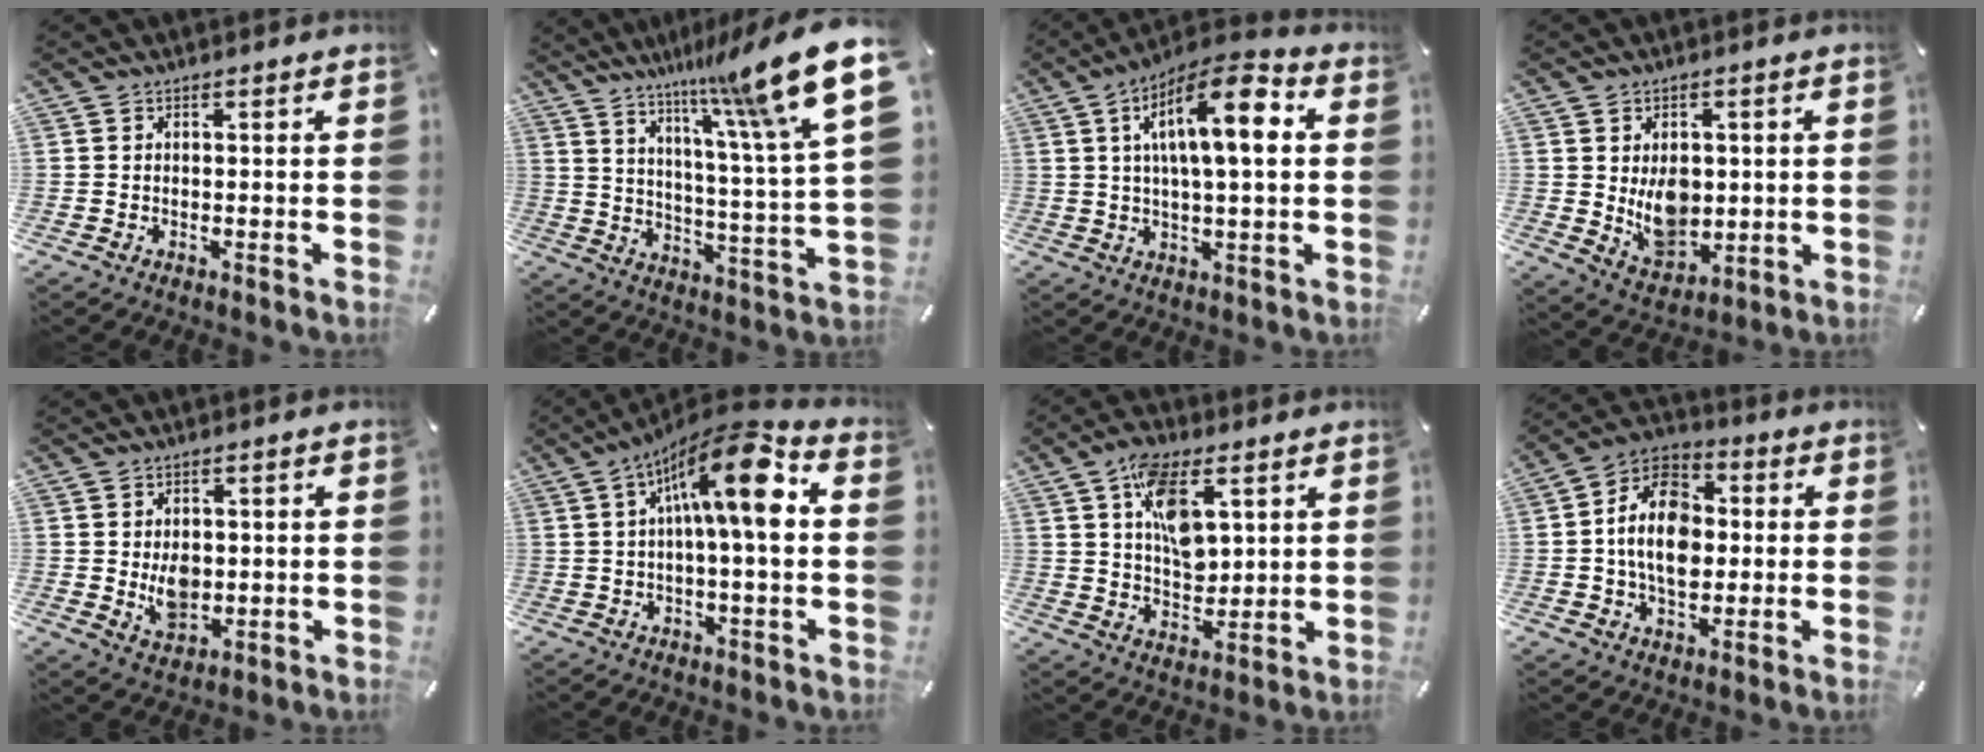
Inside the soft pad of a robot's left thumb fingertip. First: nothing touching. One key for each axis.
{"total": 19.3, "fx": 13.3, "fy": 2.1, "fz": 13.8, "tx": -0.223, "ty": -0.086, "tz": 0.205}
{"total": 14.8, "fx": 4.3, "fy": 5.0, "fz": 13.2, "tx": -0.214, "ty": -0.001, "tz": 0.069}
{"total": 9.7, "fx": 0.6, "fy": 7.6, "fz": 6.0, "tx": -0.072, "ty": -0.006, "tz": 0.012}
{"total": 6.7, "fx": 0.0, "fy": 5.1, "fz": 4.3, "tx": -0.070, "ty": -0.011, "tz": -0.005}
{"total": 15.5, "fx": 3.7, "fy": 4.1, "fz": 14.5, "tx": -0.241, "ty": -0.015, "tz": 0.052}
{"total": 12.4, "fx": 4.8, "fy": 7.5, "fz": 8.6, "tx": -0.137, "ty": -0.003, "tz": 0.090}
{"total": 14.4, "fx": 0.0, "fy": 10.5, "fz": 9.9, "tx": -0.193, "ty": 0.012, "tz": -0.002}